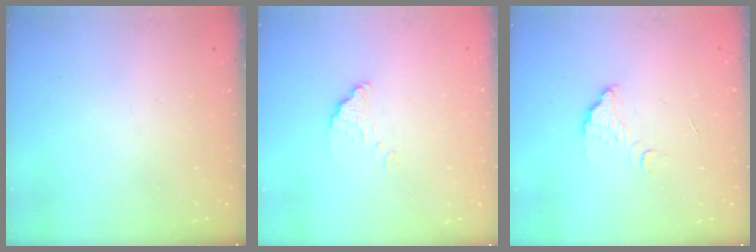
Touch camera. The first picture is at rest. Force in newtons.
{"total": 1.5, "press": 1.5, "slide": 0.1}
{"total": 5.9, "press": 5.9, "slide": 0.4}